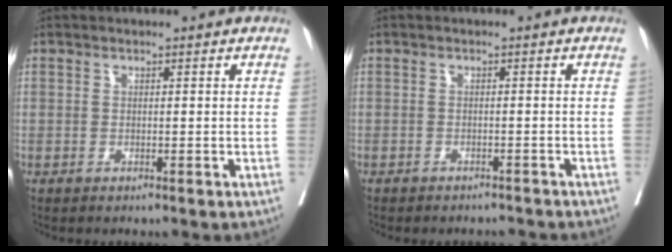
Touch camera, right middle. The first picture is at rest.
{"total": 5.0, "force": [-4.6, 1.5, 1.1], "torque": [-0.006, 0.002, -0.055]}